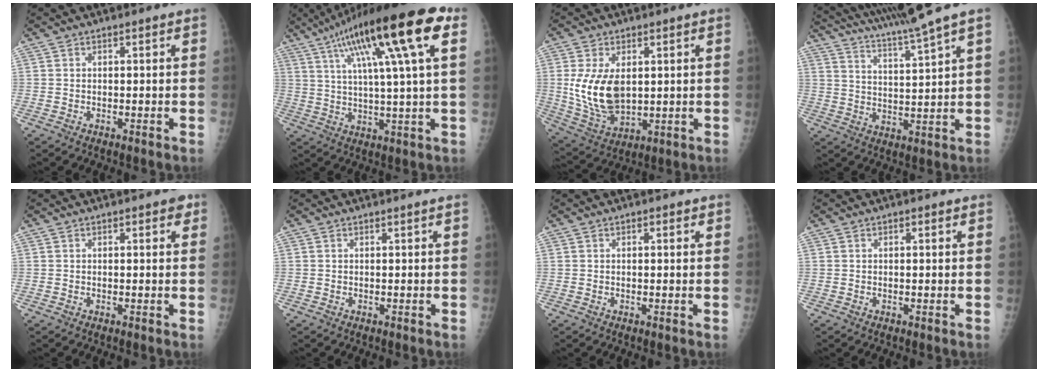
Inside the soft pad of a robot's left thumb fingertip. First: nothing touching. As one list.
[{"total": 21.5, "force": [9.5, 3.0, 19.1], "torque": [-0.312, 0.008, 0.148]}, {"total": 12.2, "force": [1.5, 7.3, 9.6], "torque": [-0.173, -0.017, 0.044]}, {"total": 13.4, "force": [11.4, -2.1, 6.8], "torque": [-0.115, -0.061, 0.189]}, {"total": 2.0, "force": [1.0, 0.7, 1.6], "torque": [-0.013, 0.000, 0.009]}, {"total": 0.0}, {"total": 1.1, "force": [0.6, 0.4, 0.9], "torque": [-0.012, 0.001, 0.006]}, {"total": 0.7, "force": [0.3, 0.2, 0.6], "torque": [-0.010, 0.000, 0.004]}]